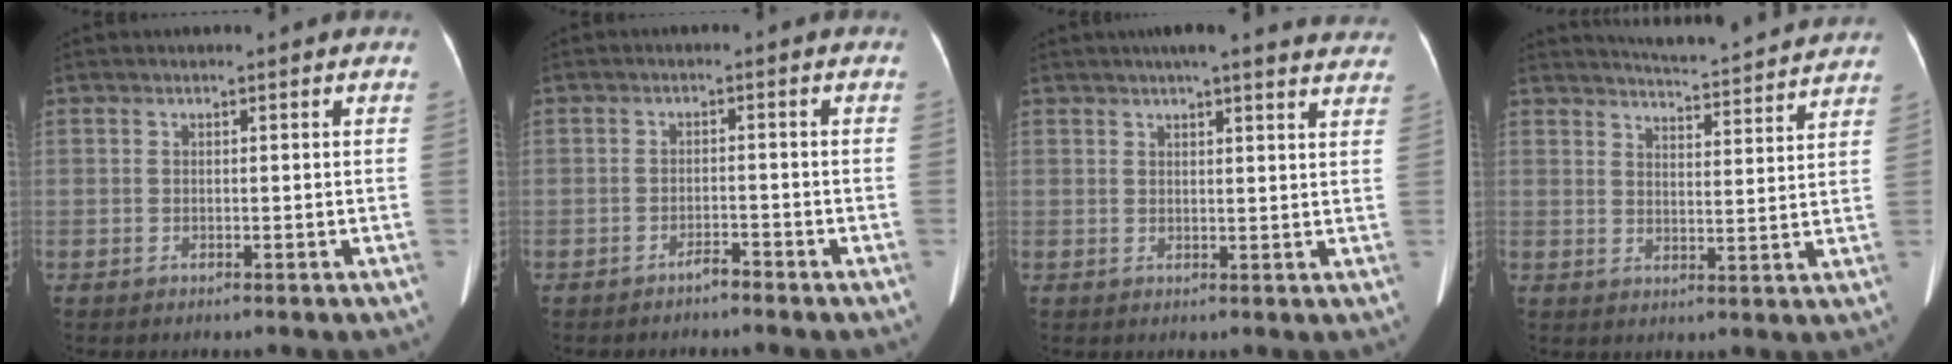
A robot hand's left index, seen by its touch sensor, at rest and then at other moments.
{"total": 1.8, "force": [-1.7, 0.1, 0.5], "torque": [-0.008, 0.000, -0.028]}
{"total": 15.8, "force": [14.2, 2.2, 6.5], "torque": [-0.071, 0.014, 0.157]}
{"total": 14.3, "force": [13.8, 0.5, 3.8], "torque": [-0.059, -0.011, 0.168]}